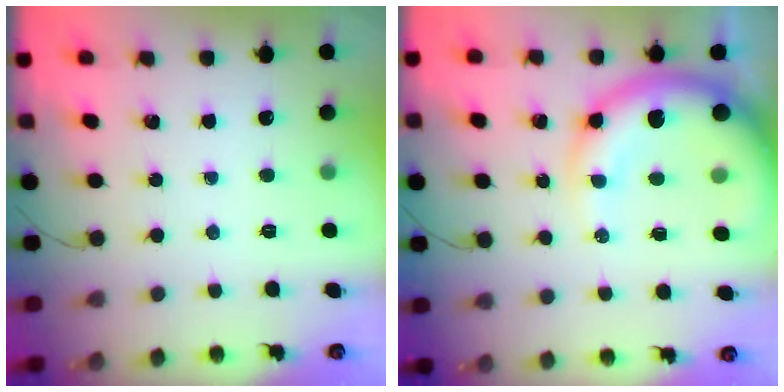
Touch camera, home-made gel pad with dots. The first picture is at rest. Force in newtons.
{"total": 14.4, "press": 14.1, "slide": 3.1}